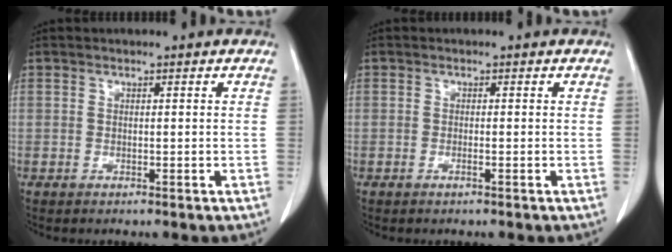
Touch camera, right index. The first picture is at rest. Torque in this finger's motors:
{"motor_torque": [-0.14, 0.10, -0.01, -0.01]}